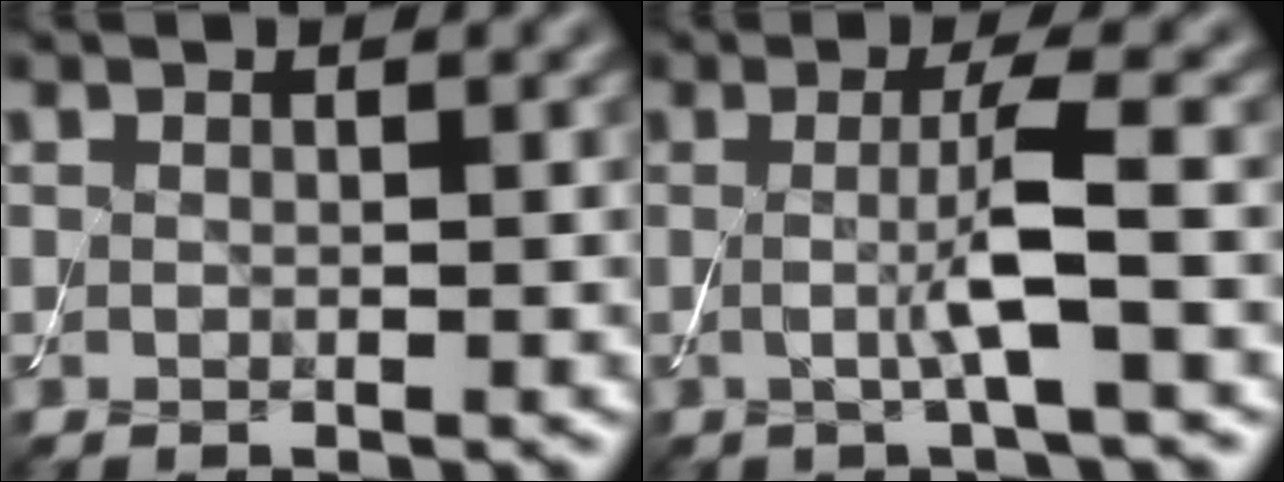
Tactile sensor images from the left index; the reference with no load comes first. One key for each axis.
{"total": 3.9, "fx": -0.2, "fy": 0.5, "fz": 3.8, "tx": -0.072, "ty": -0.005, "tz": -0.007}